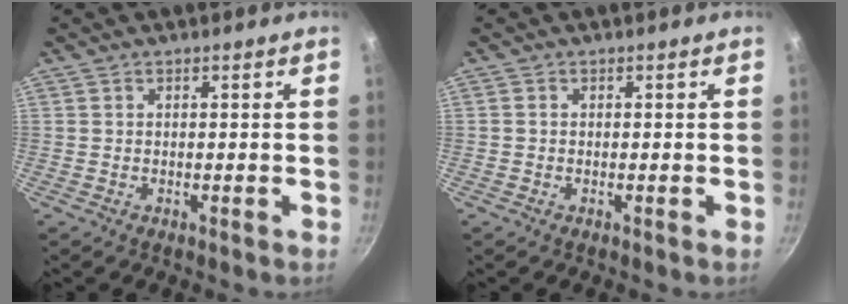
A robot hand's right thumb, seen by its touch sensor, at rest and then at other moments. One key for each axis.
{"total": 0.0}